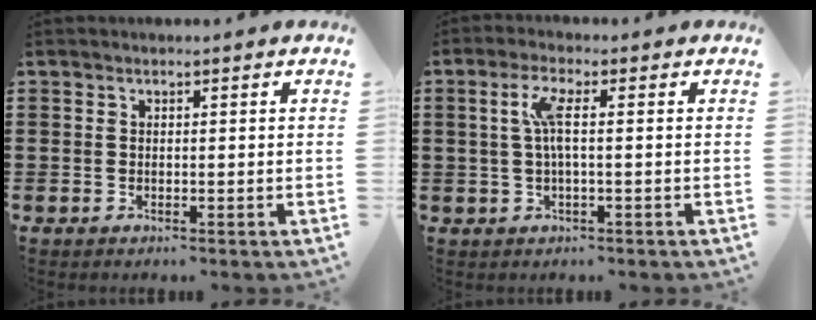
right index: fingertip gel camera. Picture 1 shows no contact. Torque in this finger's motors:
{"motor_torque": [0.55, -0.11, 0.15, 0.06]}